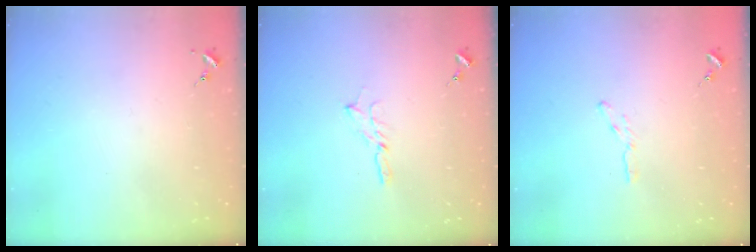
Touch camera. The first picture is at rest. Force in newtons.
{"total": 3.0, "press": 3.0, "slide": 0.1}
{"total": 3.4, "press": 3.4, "slide": 0.2}